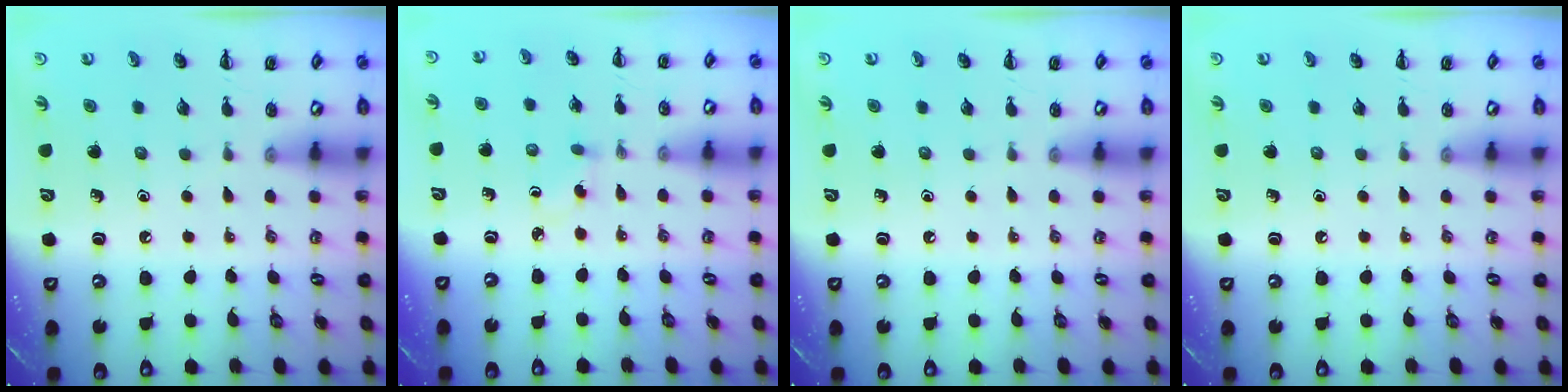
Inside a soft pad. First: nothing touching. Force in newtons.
{"total": 2.4, "press": 2.2, "slide": 0.9}
{"total": 0.0}
{"total": 0.0}